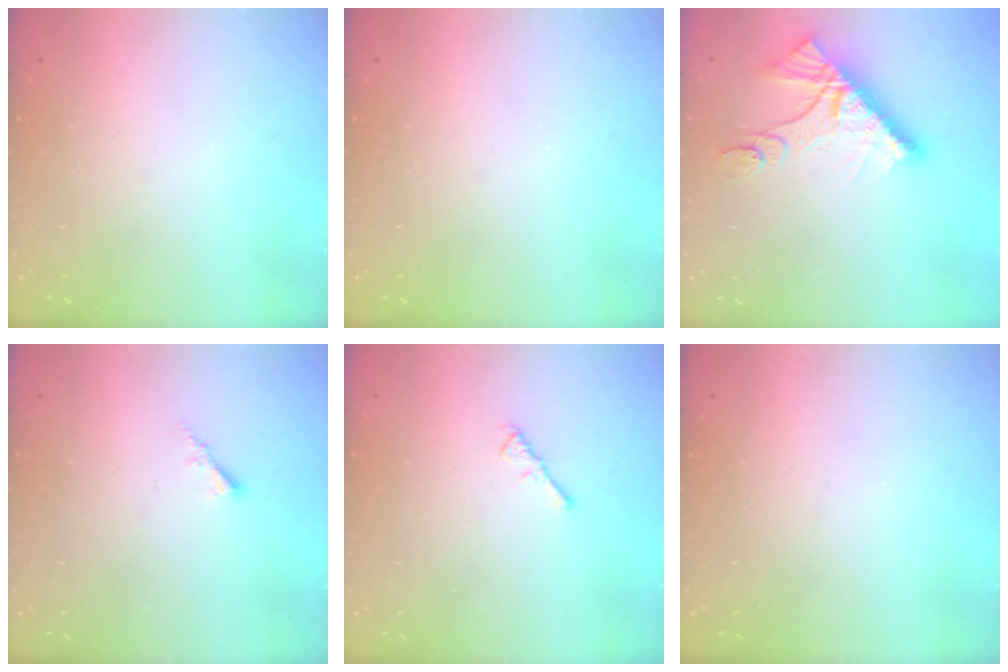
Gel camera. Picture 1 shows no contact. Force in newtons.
{"total": 0.0}
{"total": 13.5, "press": 13.5, "slide": 1.1}
{"total": 1.7, "press": 1.6, "slide": 0.4}
{"total": 2.2, "press": 2.1, "slide": 0.5}
{"total": 0.0}